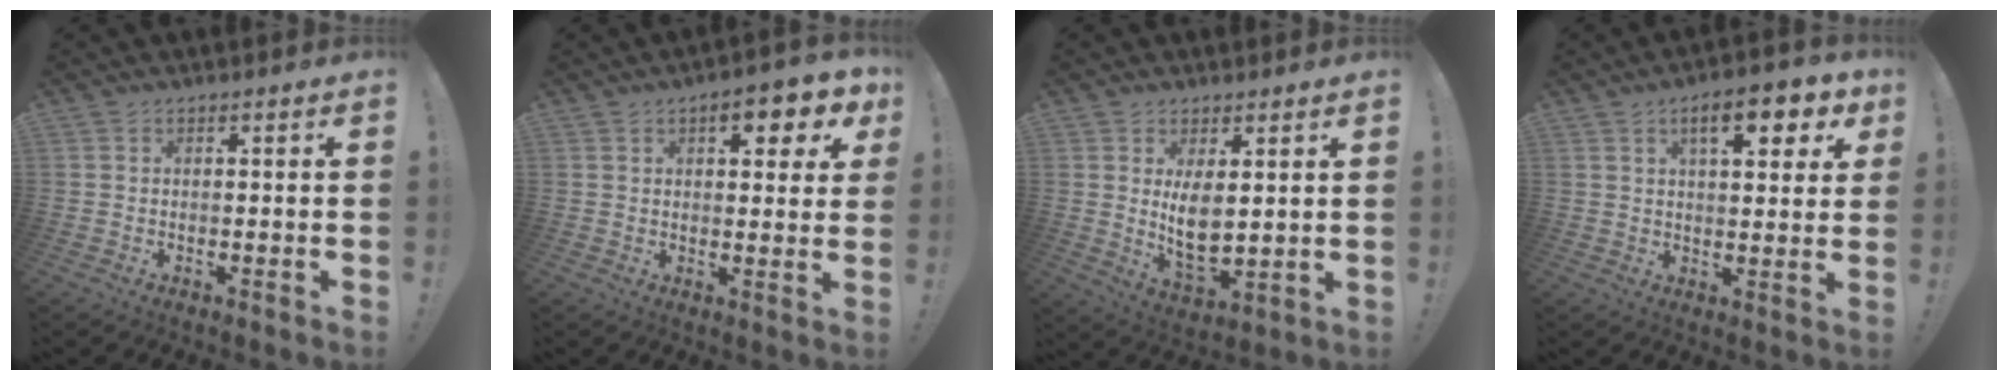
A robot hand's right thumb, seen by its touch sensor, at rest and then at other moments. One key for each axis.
{"total": 8.0, "fx": 3.8, "fy": 3.2, "fz": 6.3, "tx": -0.070, "ty": -0.013, "tz": 0.057}
{"total": 8.5, "fx": 2.4, "fy": 4.3, "fz": 6.9, "tx": -0.128, "ty": -0.024, "tz": 0.047}
{"total": 11.2, "fx": 5.1, "fy": 3.9, "fz": 9.2, "tx": -0.125, "ty": -0.015, "tz": 0.076}